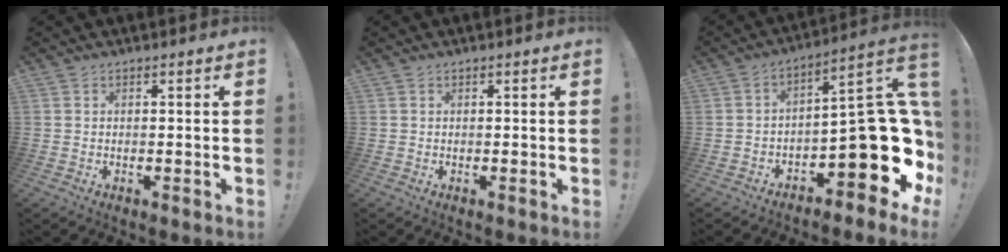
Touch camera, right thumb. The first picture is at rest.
{"total": 0.0}
{"total": 18.0, "force": [-4.6, 7.7, 15.6], "torque": [-0.195, 0.009, -0.065]}